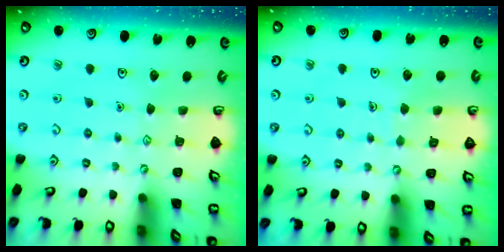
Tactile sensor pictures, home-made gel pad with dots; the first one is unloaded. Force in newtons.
{"total": 2.9, "press": 2.9, "slide": 0.2}